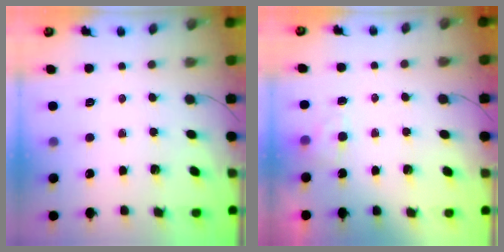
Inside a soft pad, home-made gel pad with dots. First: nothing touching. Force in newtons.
{"total": 5.1, "press": 5.0, "slide": 1.2}